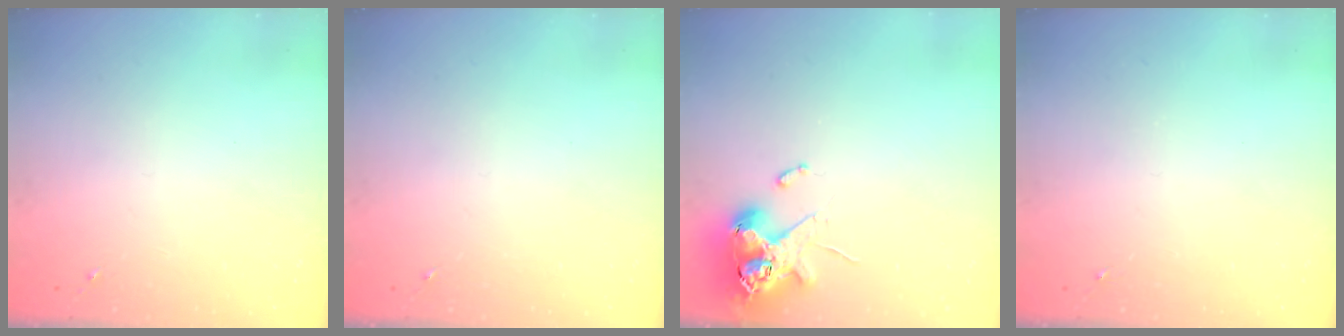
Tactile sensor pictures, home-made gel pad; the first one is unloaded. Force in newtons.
{"total": 0.0}
{"total": 11.7, "press": 11.5, "slide": 1.7}
{"total": 0.0}